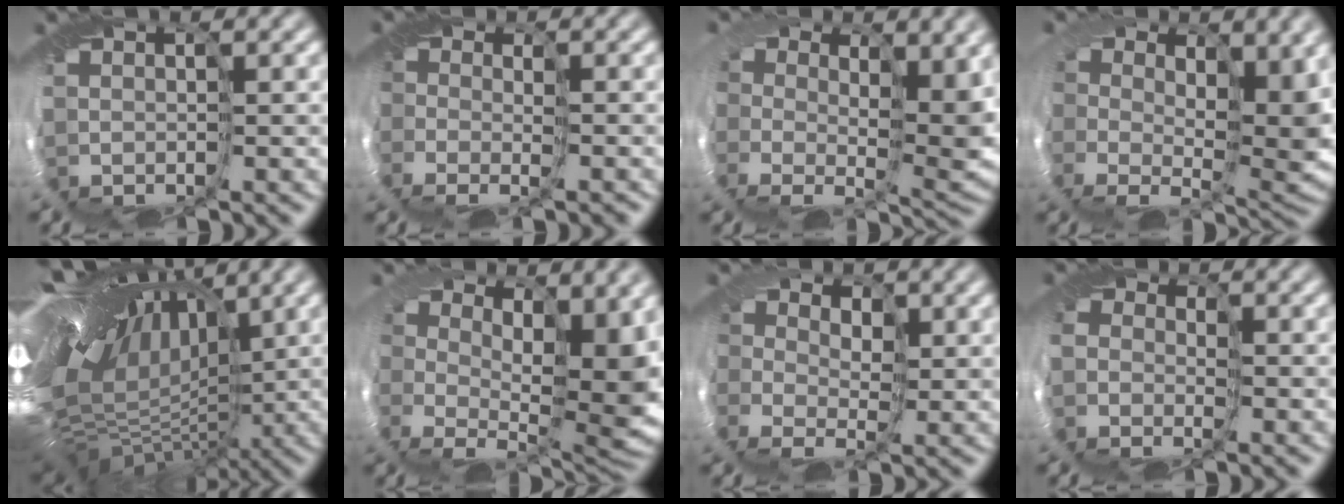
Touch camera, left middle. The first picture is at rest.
{"total": 1.9, "force": [-1.8, 0.6, 0.1], "torque": [0.023, -0.030, -0.042]}
{"total": 6.1, "force": [1.7, 3.6, 4.6], "torque": [-0.061, -0.042, 0.034]}
{"total": 6.7, "force": [1.8, 4.0, 5.1], "torque": [-0.065, -0.045, 0.036]}
{"total": 14.1, "force": [1.9, 7.5, 11.8], "torque": [-0.163, 0.005, 0.047]}
{"total": 6.5, "force": [0.9, 2.9, 5.7], "torque": [-0.065, -0.034, 0.010]}
{"total": 1.5, "force": [-0.1, 1.5, 0.4], "torque": [0.013, -0.016, -0.019]}
{"total": 1.9, "force": [-1.2, 1.5, 0.1], "torque": [0.010, -0.019, -0.028]}